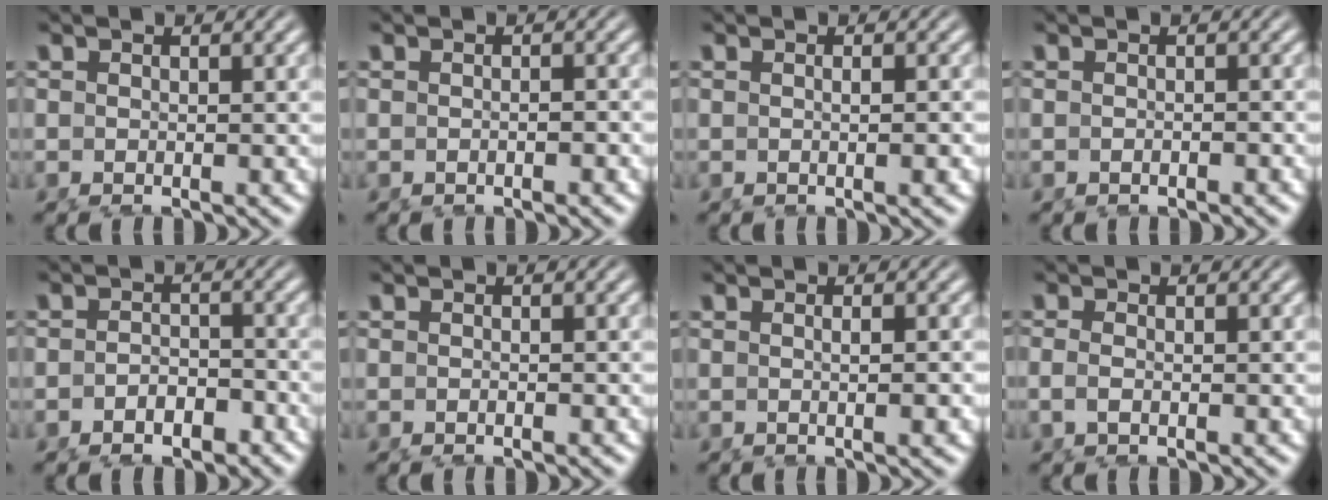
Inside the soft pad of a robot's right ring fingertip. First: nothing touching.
{"total": 0.7, "force": [-0.6, 0.1, 0.4], "torque": [0.000, 0.009, -0.015]}
{"total": 0.8, "force": [-0.1, -0.6, 0.6], "torque": [-0.004, 0.007, -0.004]}
{"total": 0.6, "force": [-0.5, 0.1, 0.1], "torque": [0.002, 0.007, -0.014]}
{"total": 2.5, "force": [-2.1, 1.0, 0.7], "torque": [0.008, 0.007, -0.042]}
{"total": 0.6, "force": [-0.5, 0.0, 0.3], "torque": [-0.004, 0.005, -0.010]}
{"total": 1.0, "force": [0.0, -0.7, 0.7], "torque": [-0.009, 0.006, -0.003]}
{"total": 1.1, "force": [-0.2, -0.5, 1.0], "torque": [-0.026, -0.004, 0.000]}